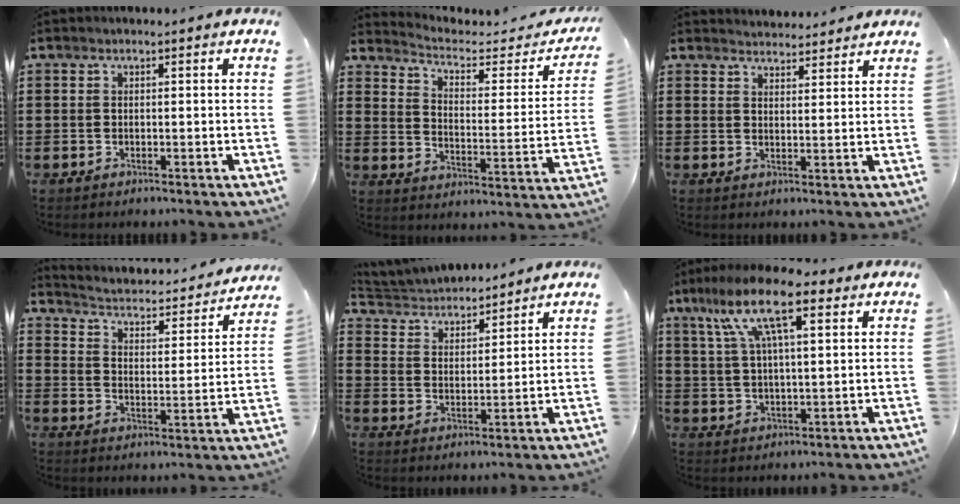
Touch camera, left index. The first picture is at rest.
{"total": 3.1, "force": [2.5, 1.0, 1.4], "torque": [-0.047, -0.019, 0.033]}
{"total": 2.8, "force": [2.8, 0.3, -0.2], "torque": [-0.004, -0.010, 0.053]}
{"total": 1.9, "force": [1.8, 0.3, 0.3], "torque": [-0.025, -0.027, 0.017]}
{"total": 4.0, "force": [3.9, 0.8, 0.0], "torque": [-0.021, -0.020, 0.067]}
{"total": 12.9, "force": [7.5, 3.7, 9.8], "torque": [-0.199, 0.000, 0.128]}